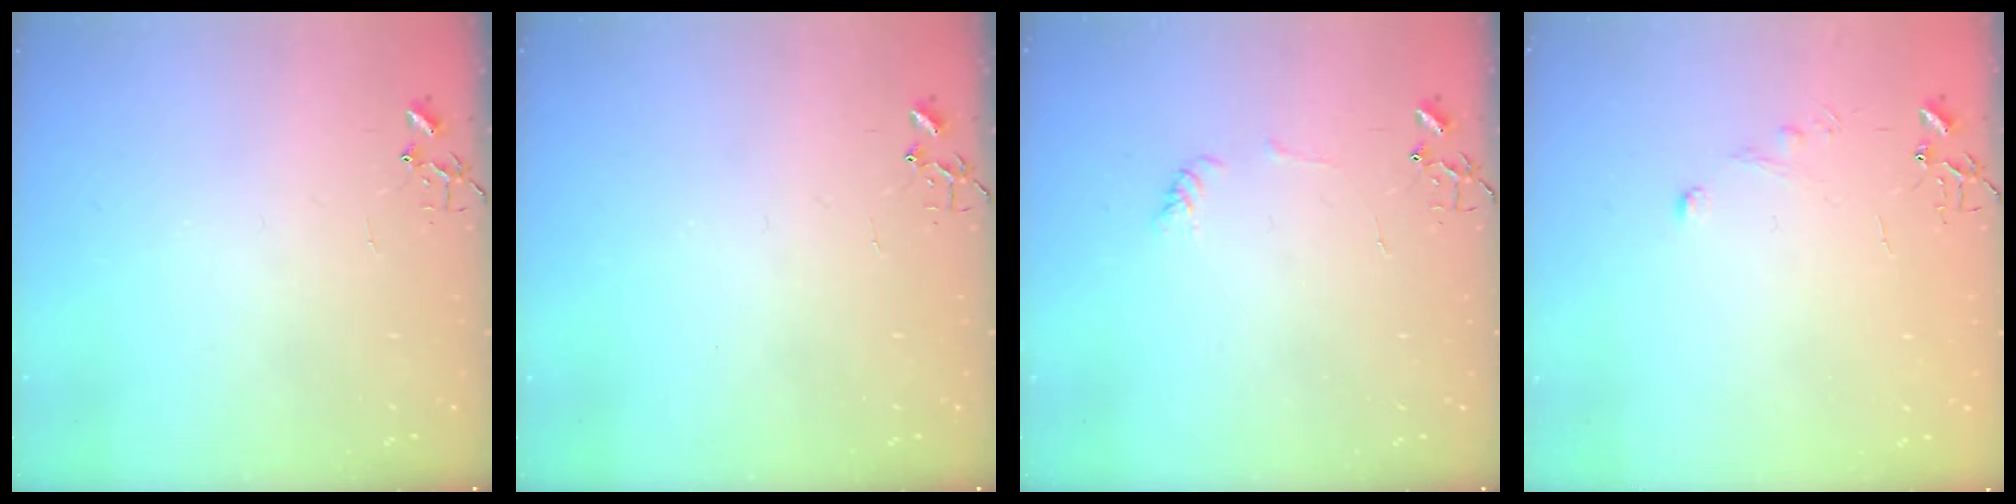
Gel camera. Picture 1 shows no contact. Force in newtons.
{"total": 0.0}
{"total": 4.8, "press": 4.8, "slide": 0.2}
{"total": 4.6, "press": 4.6, "slide": 0.4}